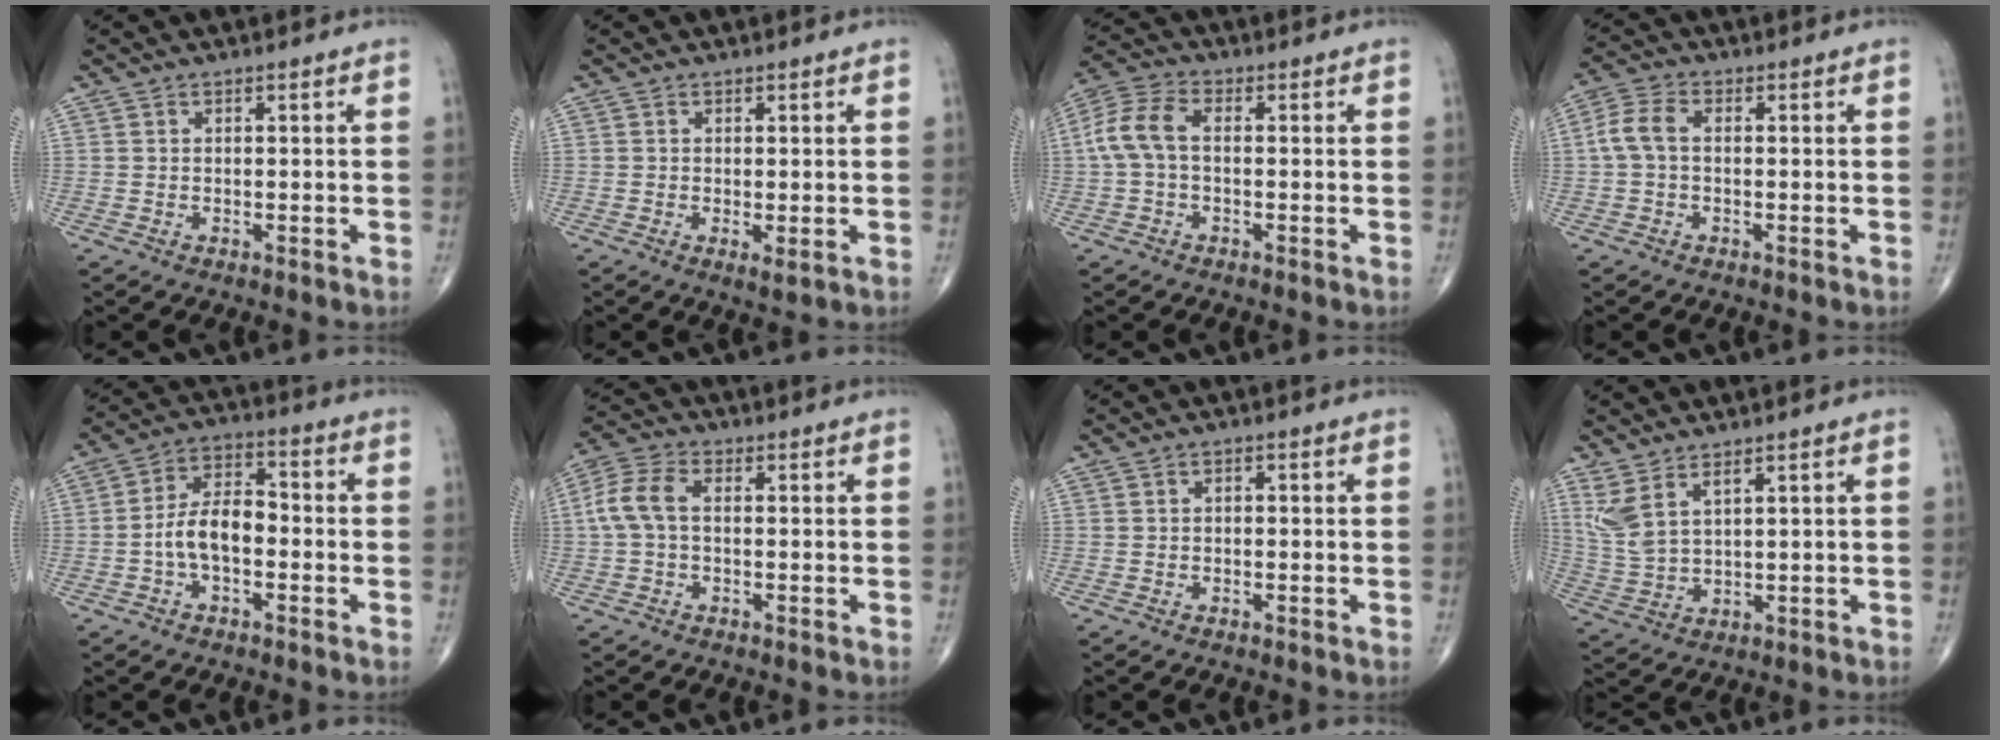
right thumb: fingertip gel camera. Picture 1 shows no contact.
{"total": 1.6, "force": [-0.2, 0.5, 1.6], "torque": [-0.030, -0.008, -0.003]}
{"total": 7.3, "force": [-0.1, 4.3, 6.0], "torque": [-0.135, 0.025, -0.010]}
{"total": 5.1, "force": [0.0, 3.2, 4.0], "torque": [-0.090, 0.016, -0.006]}
{"total": 8.8, "force": [-1.9, 4.9, 7.1], "torque": [-0.124, 0.037, -0.044]}
{"total": 6.6, "force": [0.1, 3.9, 5.3], "torque": [-0.122, 0.022, -0.005]}
{"total": 0.8, "force": [0.0, 0.5, 0.6], "torque": [-0.007, 0.003, -0.003]}
{"total": 6.3, "force": [3.7, 2.2, 4.6], "torque": [-0.106, -0.017, 0.088]}